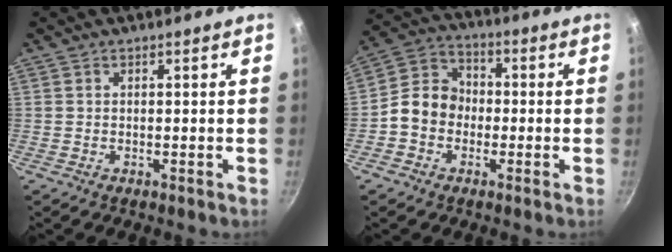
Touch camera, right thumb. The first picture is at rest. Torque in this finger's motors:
{"motor_torque": [0.10, 0.07, 0.76, -0.68, 0.03]}